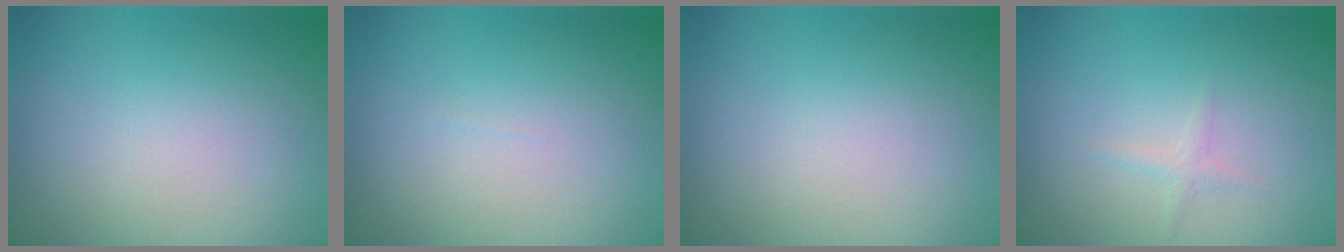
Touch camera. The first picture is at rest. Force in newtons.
{"total": 0.0}
{"total": 0.0}
{"total": 0.8, "press": 0.8, "slide": 0.1}